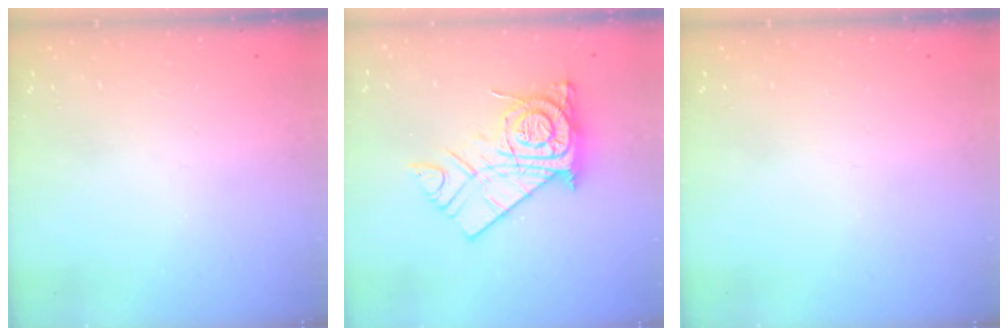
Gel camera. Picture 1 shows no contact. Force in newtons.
{"total": 15.0, "press": 14.9, "slide": 1.1}
{"total": 0.0}